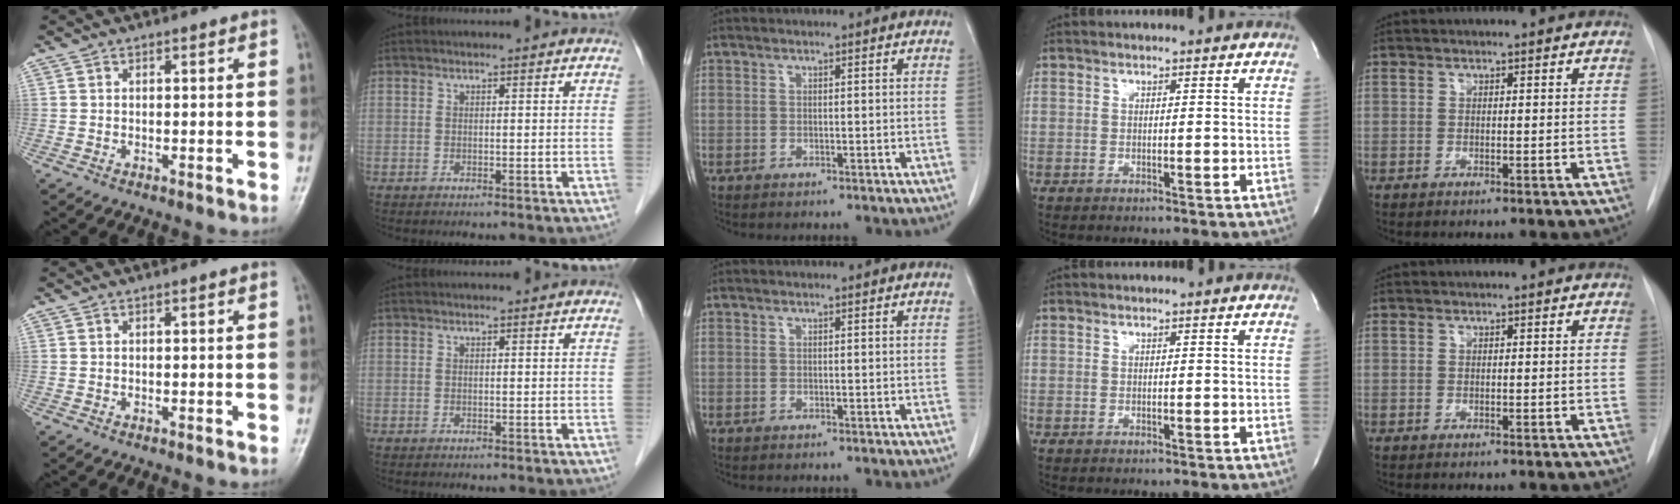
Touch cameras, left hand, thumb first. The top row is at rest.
{}